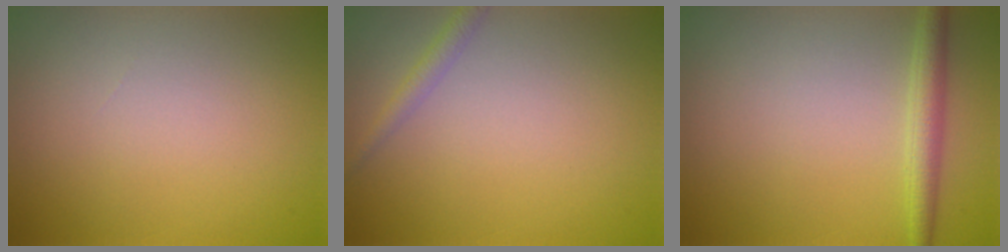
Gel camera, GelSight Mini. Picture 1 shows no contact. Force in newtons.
{"total": 1.4, "press": 1.4, "slide": 0.0}
{"total": 2.4, "press": 2.4, "slide": 0.1}